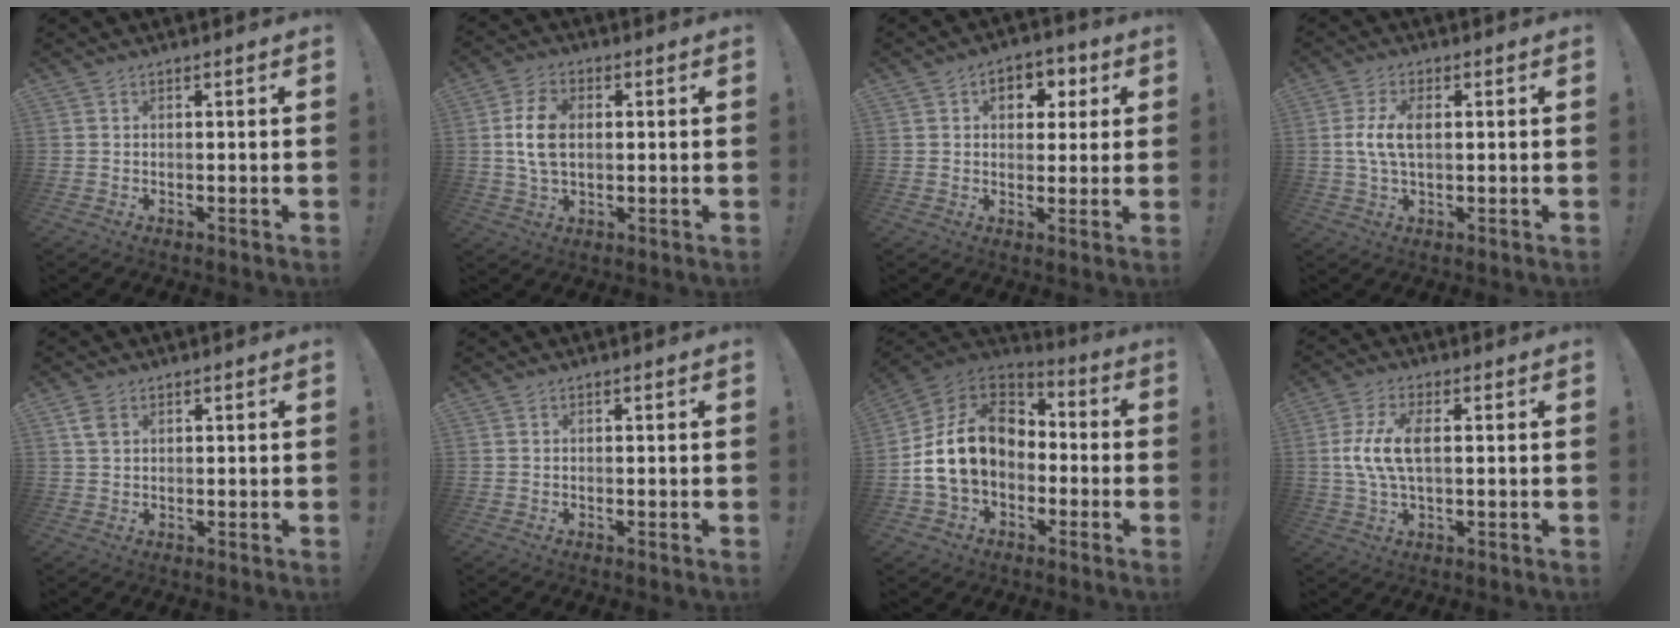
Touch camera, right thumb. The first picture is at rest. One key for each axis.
{"total": 9.7, "fx": 1.0, "fy": 6.2, "fz": 7.4, "tx": -0.134, "ty": -0.001, "tz": 0.016}
{"total": 6.8, "fx": 1.9, "fy": 5.4, "fz": 3.7, "tx": -0.044, "ty": -0.004, "tz": 0.035}
{"total": 7.1, "fx": 0.6, "fy": 3.8, "fz": 6.0, "tx": -0.121, "ty": 0.002, "tz": 0.007}
{"total": 3.3, "fx": 1.6, "fy": 2.0, "fz": 2.1, "tx": -0.029, "ty": -0.003, "tz": 0.029}
{"total": 0.0}
{"total": 18.6, "fx": 1.1, "fy": 13.9, "fz": 12.3, "tx": -0.200, "ty": 0.016, "tz": 0.032}
{"total": 10.1, "fx": 0.8, "fy": 4.8, "fz": 8.9, "tx": -0.172, "ty": -0.005, "tz": 0.016}